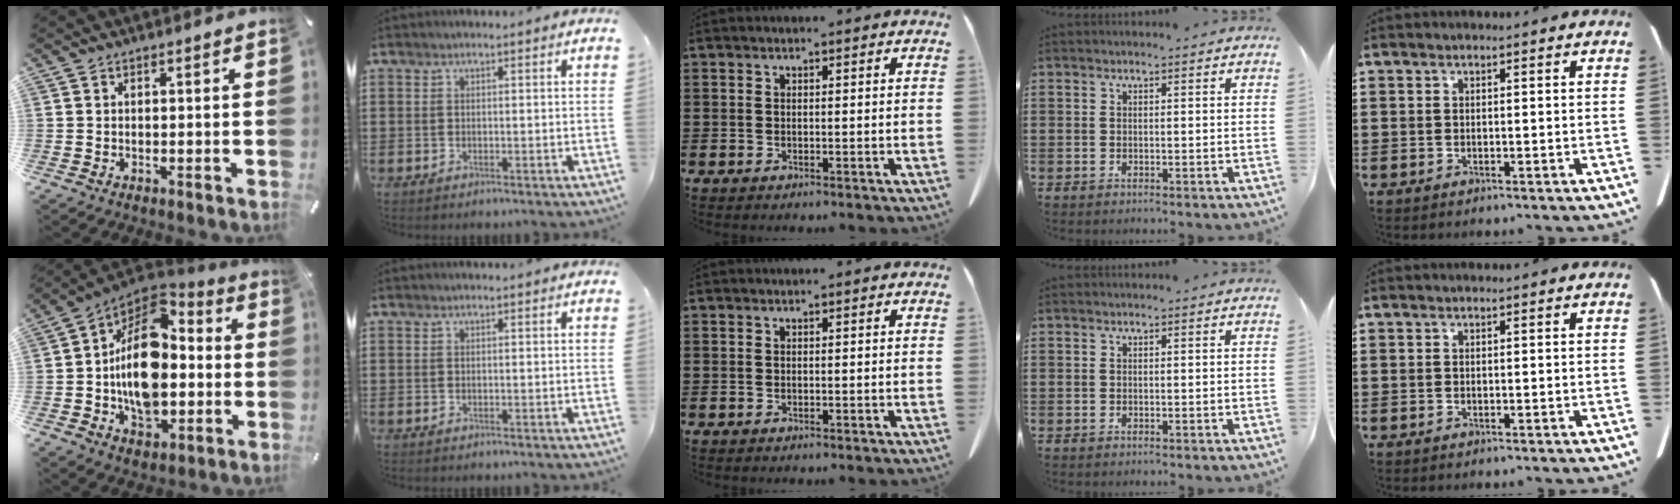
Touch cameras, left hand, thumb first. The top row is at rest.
{"thumb": {"total": 17.9, "force": [-0.5, 13.0, 12.4], "torque": [-0.223, 0.000, -0.007]}}